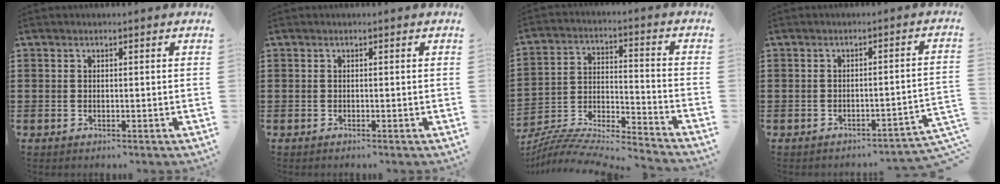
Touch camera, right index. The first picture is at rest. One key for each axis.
{"total": 0.0}
{"total": 6.9, "fx": -6.6, "fy": 0.4, "fz": 1.9, "tx": -0.044, "ty": -0.015, "tz": -0.137}
{"total": 2.5, "fx": -2.2, "fy": -0.2, "fz": 1.2, "tx": -0.025, "ty": -0.006, "tz": -0.047}